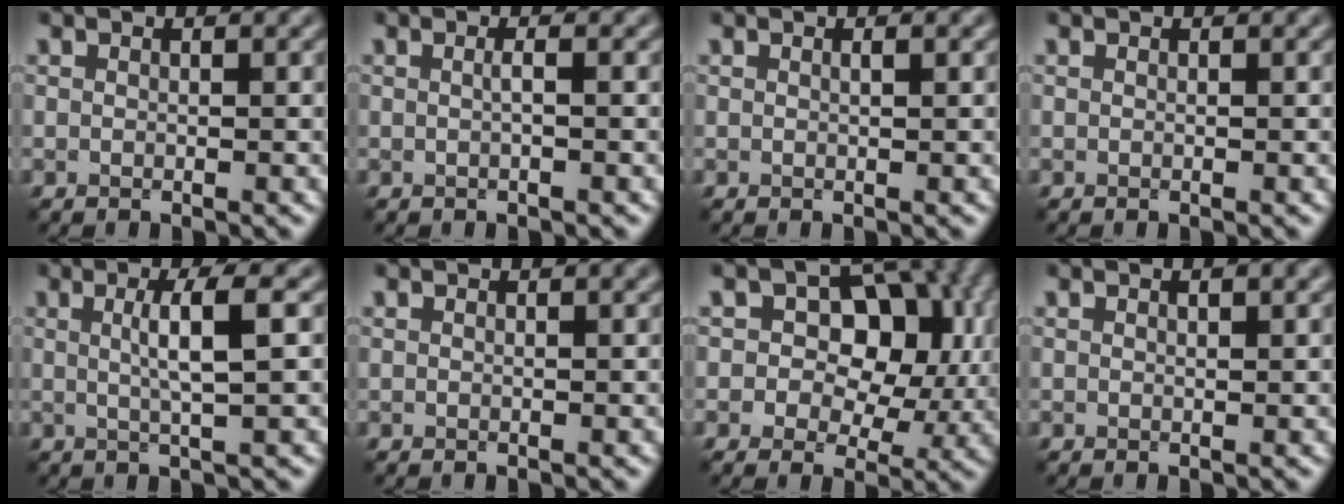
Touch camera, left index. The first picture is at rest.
{"total": 0.7, "force": [0.0, 0.1, 0.7], "torque": [-0.014, 0.002, -0.001]}
{"total": 0.5, "force": [0.2, 0.1, 0.5], "torque": [-0.007, 0.003, 0.002]}
{"total": 0.0}
{"total": 3.9, "force": [0.6, 0.8, 3.8], "torque": [-0.058, 0.003, 0.007]}
{"total": 0.8, "force": [0.5, 0.2, 0.5], "torque": [-0.008, 0.005, 0.009]}
{"total": 9.3, "force": [1.9, 6.5, 6.4], "torque": [-0.071, 0.003, 0.012]}
{"total": 1.0, "force": [0.5, 0.2, 0.8], "torque": [-0.013, 0.002, 0.009]}